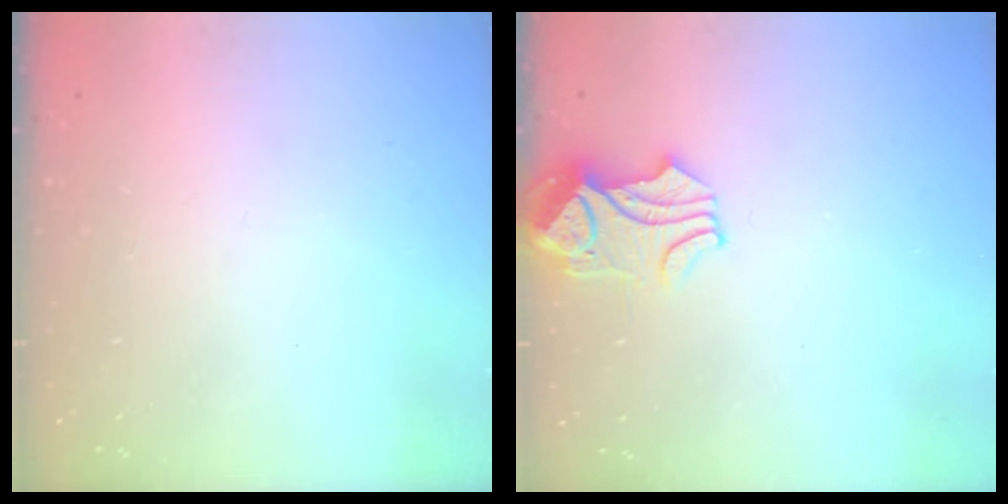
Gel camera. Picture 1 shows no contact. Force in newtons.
{"total": 1.6, "press": 1.1, "slide": 1.1}